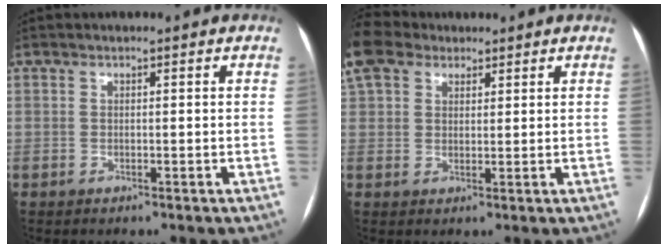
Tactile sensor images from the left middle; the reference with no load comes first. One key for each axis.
{"total": 6.2, "fx": 5.1, "fy": 3.1, "fz": 1.8, "tx": -0.051, "ty": 0.029, "tz": 0.104}